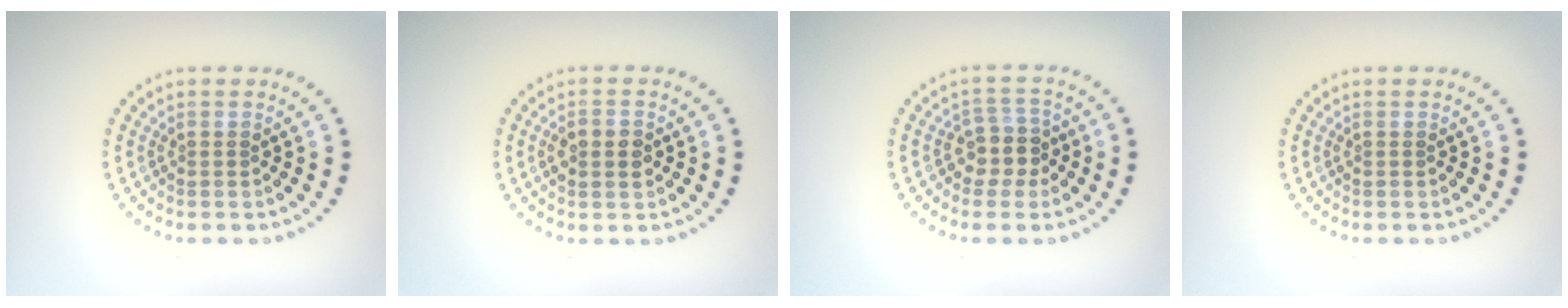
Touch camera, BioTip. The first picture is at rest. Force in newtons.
{"total": 2.1, "press": 2.0, "slide": 0.1}
{"total": 2.6, "press": 2.2, "slide": 1.3}
{"total": 0.0}